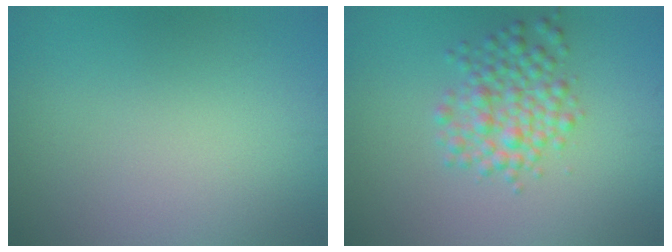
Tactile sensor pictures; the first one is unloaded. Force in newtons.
{"total": 3.7, "press": 3.7, "slide": 0.1}